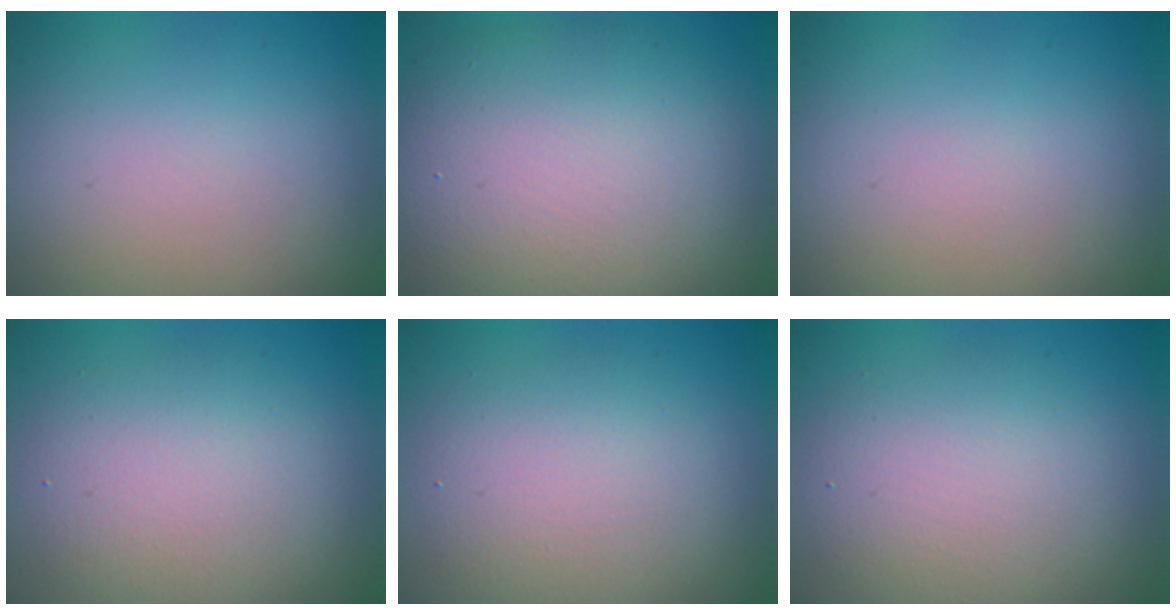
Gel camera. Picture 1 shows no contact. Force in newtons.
{"total": 10.2, "press": 10.2, "slide": 0.5}
{"total": 0.0}
{"total": 5.1, "press": 5.1, "slide": 0.5}
{"total": 4.6, "press": 4.6, "slide": 0.1}
{"total": 4.5, "press": 4.5, "slide": 0.1}